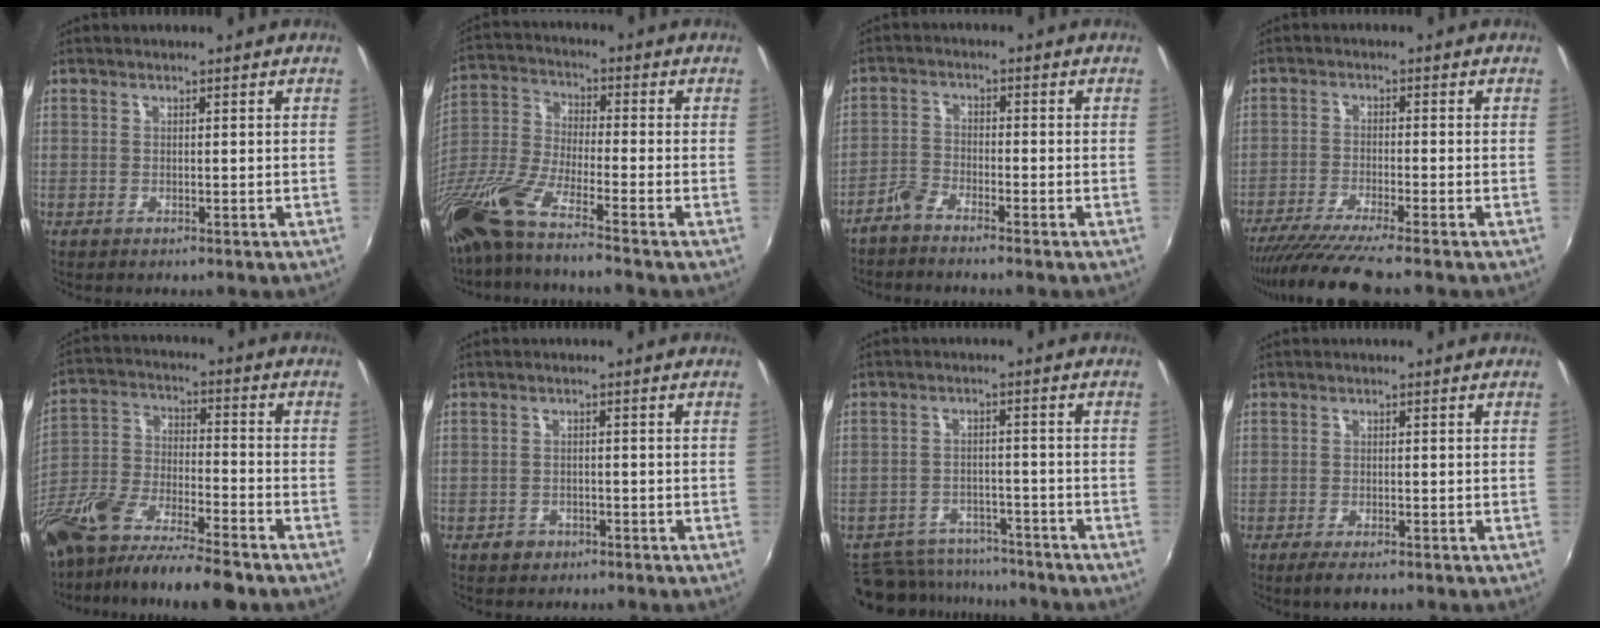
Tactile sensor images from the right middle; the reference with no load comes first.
{"total": 14.4, "force": [-10.9, 0.4, 9.5], "torque": [-0.189, -0.042, -0.215]}
{"total": 3.1, "force": [-2.8, 0.7, 1.3], "torque": [-0.042, 0.005, -0.058]}
{"total": 9.6, "force": [-8.1, -1.0, 5.0], "torque": [-0.110, -0.032, -0.137]}
{"total": 18.7, "force": [-14.2, 4.3, 11.3], "torque": [-0.229, -0.033, -0.257]}
{"total": 2.4, "force": [-1.5, 1.8, 0.5], "torque": [-0.015, 0.001, -0.020]}
{"total": 12.6, "force": [-10.9, 5.3, 3.4], "torque": [-0.092, 0.010, -0.150]}
{"total": 2.7, "force": [-1.9, 0.8, 1.8], "torque": [-0.042, -0.009, -0.035]}